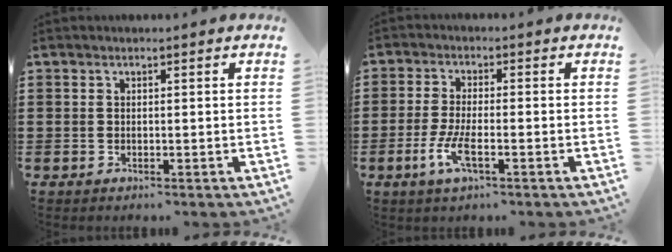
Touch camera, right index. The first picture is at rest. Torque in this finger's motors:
{"motor_torque": [2.14, 0.00, 0.39, 0.11]}